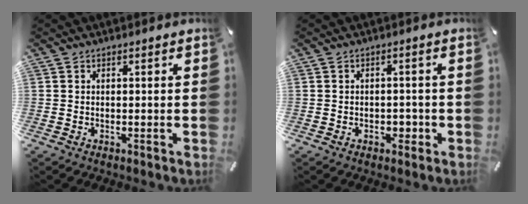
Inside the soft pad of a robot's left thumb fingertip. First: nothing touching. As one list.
[{"total": 2.5, "force": [-0.8, 1.9, 1.3], "torque": [-0.023, 0.004, -0.016]}]